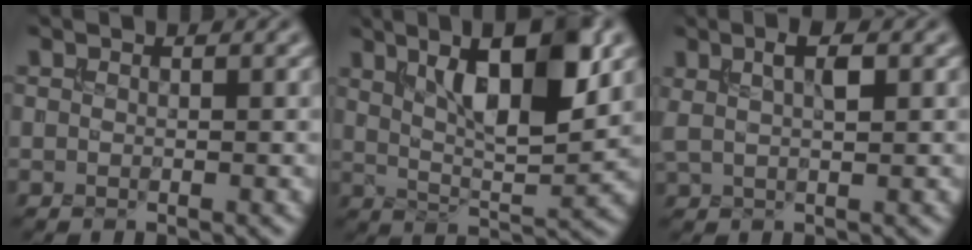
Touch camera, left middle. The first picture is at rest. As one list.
[{"total": 9.3, "force": [3.6, 2.9, 8.0], "torque": [-0.128, 0.005, 0.064]}, {"total": 2.4, "force": [0.7, 0.7, 2.2], "torque": [-0.038, 0.005, 0.016]}]